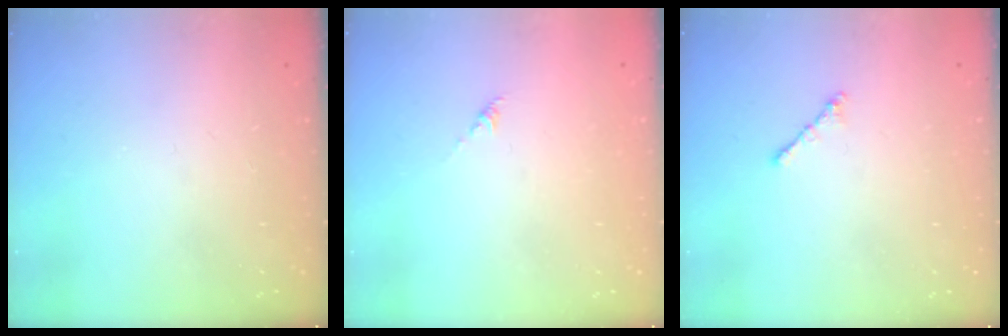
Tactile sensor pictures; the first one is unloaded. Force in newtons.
{"total": 0.0}
{"total": 1.8, "press": 1.7, "slide": 0.6}